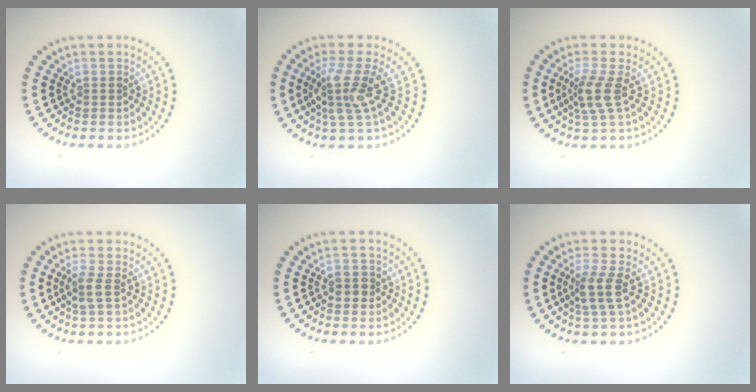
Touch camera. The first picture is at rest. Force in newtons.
{"total": 3.5, "press": 2.6, "slide": 2.3}
{"total": 2.9, "press": 2.2, "slide": 1.9}
{"total": 1.7, "press": 1.4, "slide": 0.9}
{"total": 1.4, "press": 1.4, "slide": 0.3}
{"total": 2.4, "press": 1.9, "slide": 1.6}